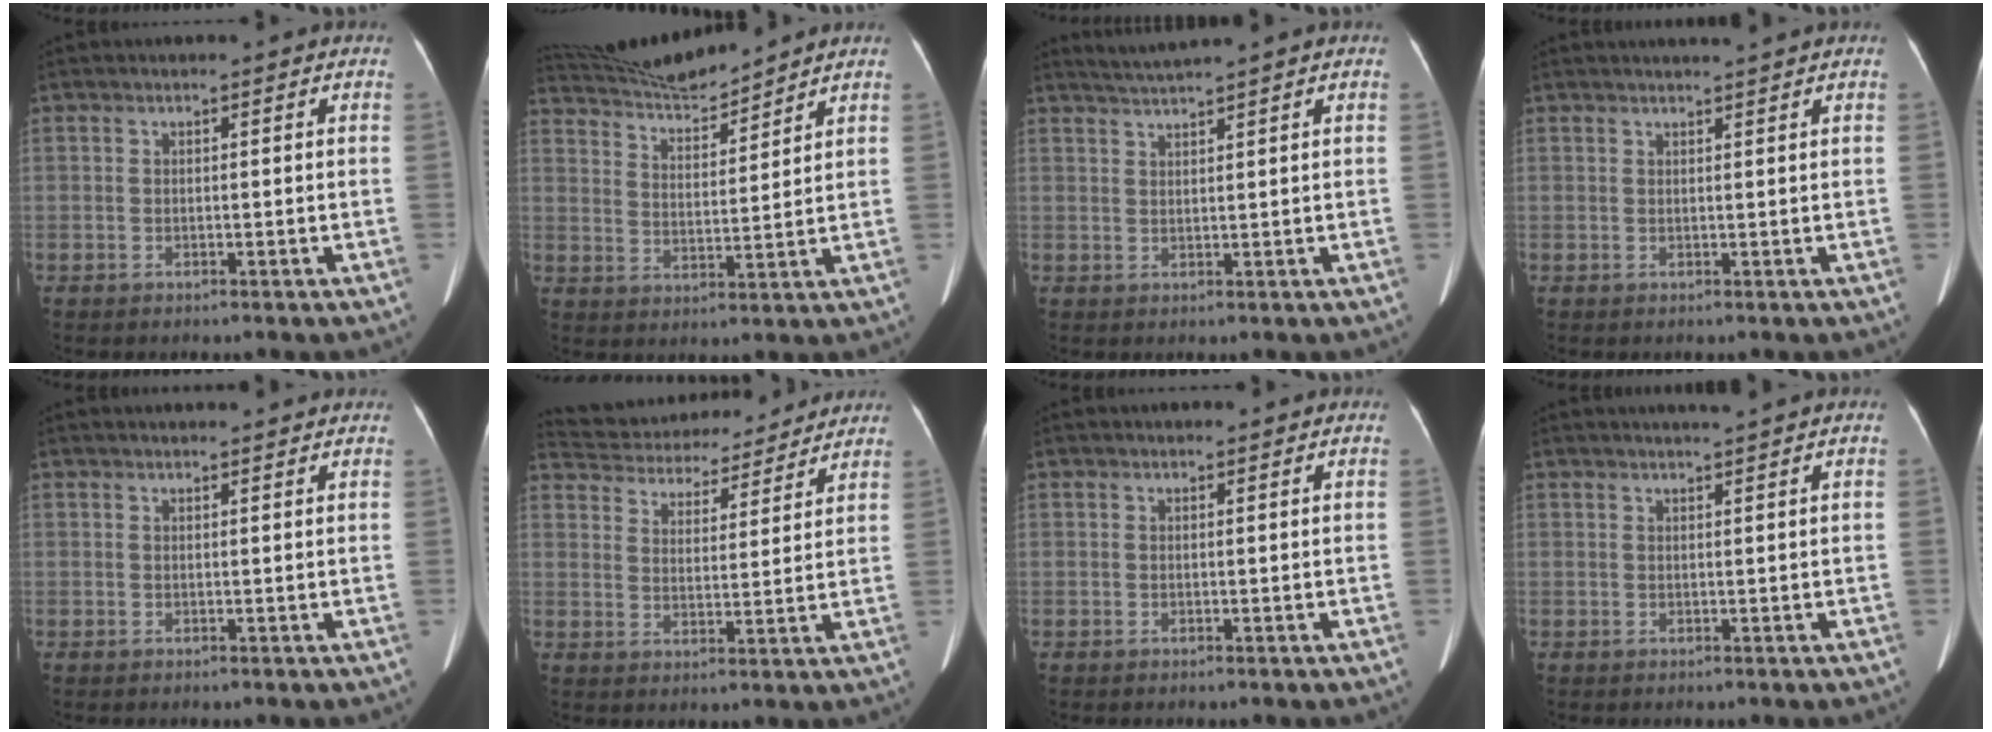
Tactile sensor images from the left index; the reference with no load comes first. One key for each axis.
{"total": 10.3, "fx": 10.0, "fy": -0.2, "fz": 2.4, "tx": -0.057, "ty": 0.006, "tz": 0.182}
{"total": 3.0, "fx": 2.6, "fy": -1.3, "fz": 0.5, "tx": -0.015, "ty": 0.005, "tz": 0.055}
{"total": 2.9, "fx": 2.7, "fy": -0.8, "fz": 0.9, "tx": -0.011, "ty": 0.009, "tz": 0.041}
{"total": 5.5, "fx": 5.2, "fy": 0.5, "fz": 1.4, "tx": -0.018, "ty": 0.023, "tz": 0.057}
{"total": 18.1, "fx": 16.8, "fy": 4.8, "fz": 4.7, "tx": -0.092, "ty": 0.027, "tz": 0.241}
{"total": 2.2, "fx": 2.1, "fy": 0.4, "fz": 0.7, "tx": -0.010, "ty": 0.018, "tz": 0.025}
{"total": 2.2, "fx": 1.9, "fy": -0.7, "fz": 0.7, "tx": -0.007, "ty": 0.004, "tz": 0.034}